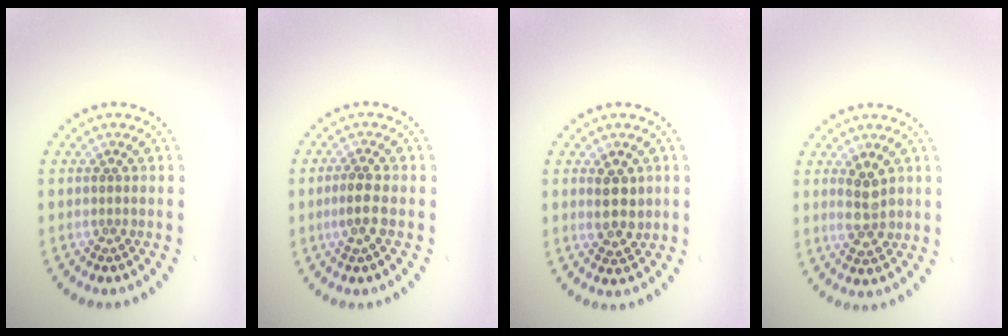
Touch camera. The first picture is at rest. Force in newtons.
{"total": 2.1, "press": 2.0, "slide": 0.5}
{"total": 2.6, "press": 2.5, "slide": 0.9}
{"total": 2.5, "press": 2.4, "slide": 0.6}